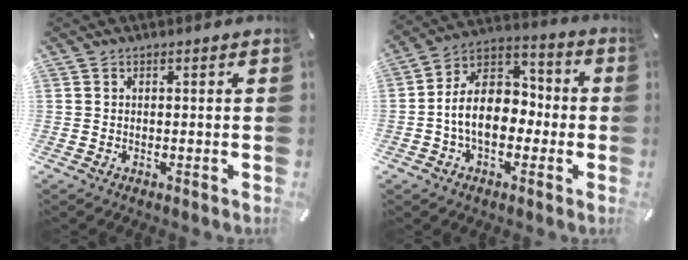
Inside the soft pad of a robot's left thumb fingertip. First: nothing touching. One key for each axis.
{"total": 12.8, "fx": -2.5, "fy": 9.1, "fz": 8.6, "tx": -0.163, "ty": 0.016, "tz": -0.046}